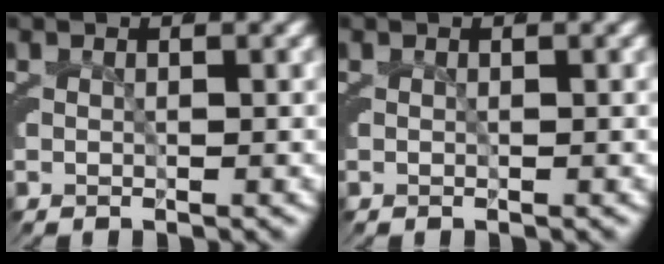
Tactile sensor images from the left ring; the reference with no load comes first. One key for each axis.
{"total": 0.0}